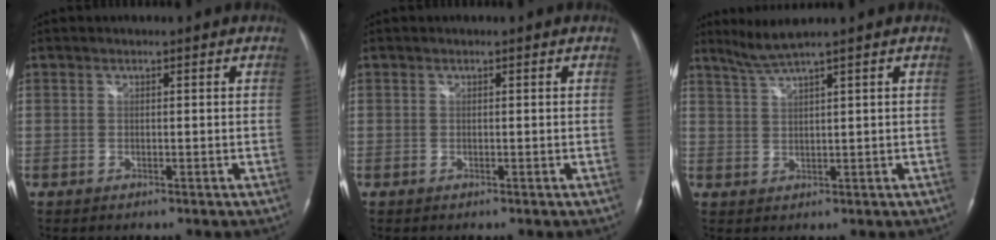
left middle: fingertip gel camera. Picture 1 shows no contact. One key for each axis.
{"total": 0.0}
{"total": 3.5, "fx": 2.8, "fy": -1.3, "fz": 1.7, "tx": -0.046, "ty": -0.001, "tz": 0.065}